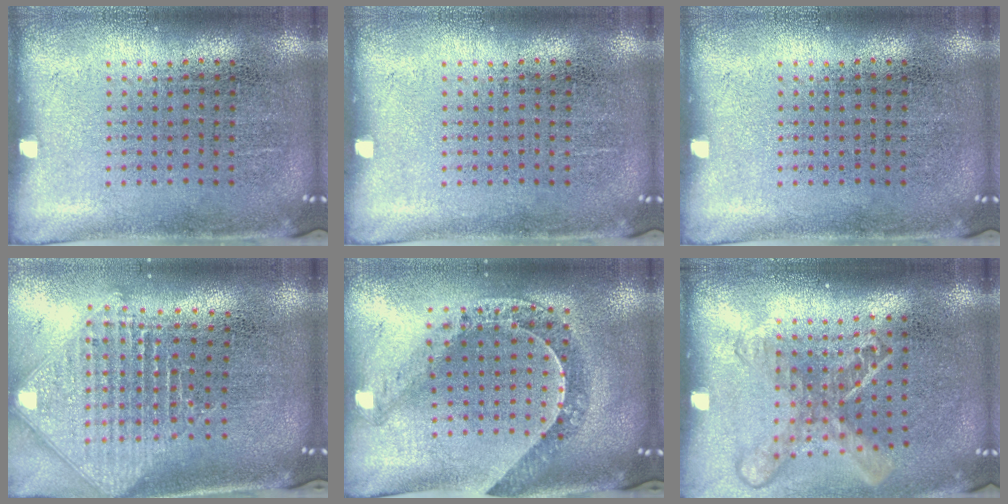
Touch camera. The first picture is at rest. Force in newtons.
{"total": 0.0}
{"total": 0.0}
{"total": 2.5, "press": 1.9, "slide": 1.6}
{"total": 1.1, "press": 1.1, "slide": 0.2}
{"total": 1.8, "press": 1.3, "slide": 1.2}